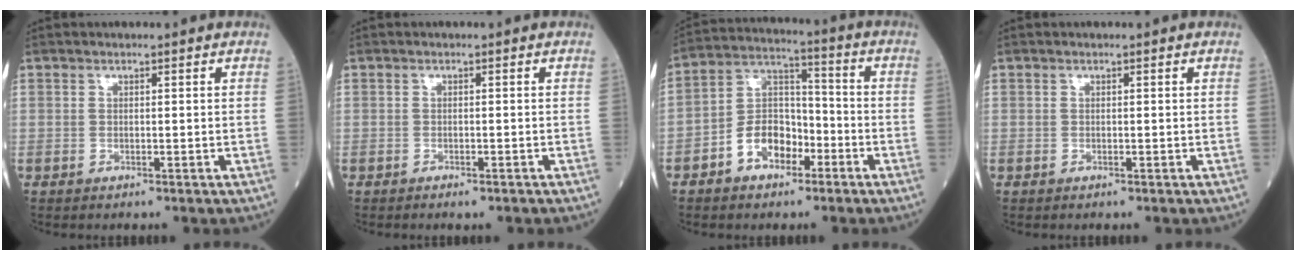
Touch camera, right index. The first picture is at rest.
{"total": 1.4, "force": [-1.2, 0.2, 0.8], "torque": [-0.013, -0.002, -0.013]}
{"total": 8.8, "force": [-4.2, 5.6, 5.4], "torque": [-0.110, 0.028, -0.075]}
{"total": 0.0}